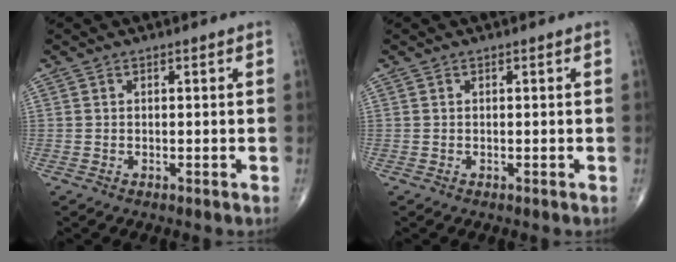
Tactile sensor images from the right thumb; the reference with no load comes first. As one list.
[{"total": 0.0}]